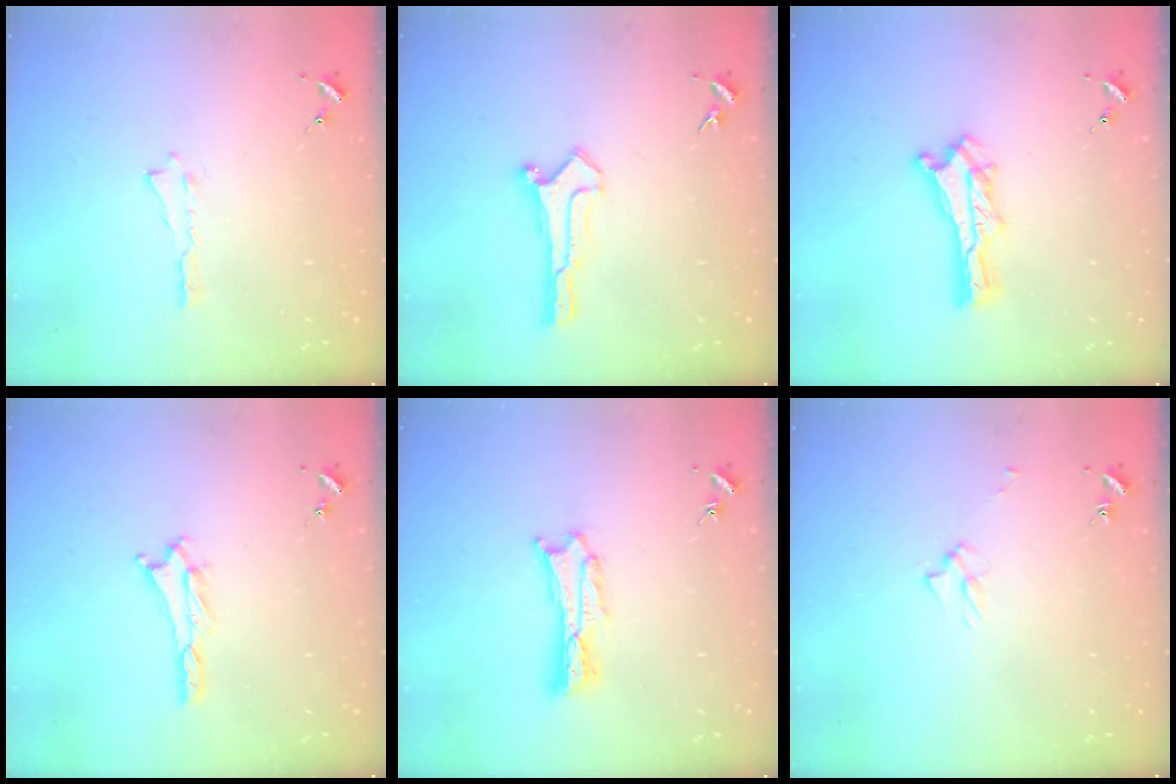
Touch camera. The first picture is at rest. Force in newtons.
{"total": 0.0}
{"total": 1.4, "press": 1.4, "slide": 0.2}
{"total": 1.8, "press": 1.8, "slide": 0.1}
{"total": 2.7, "press": 2.7, "slide": 0.3}
{"total": 2.5, "press": 2.5, "slide": 0.4}